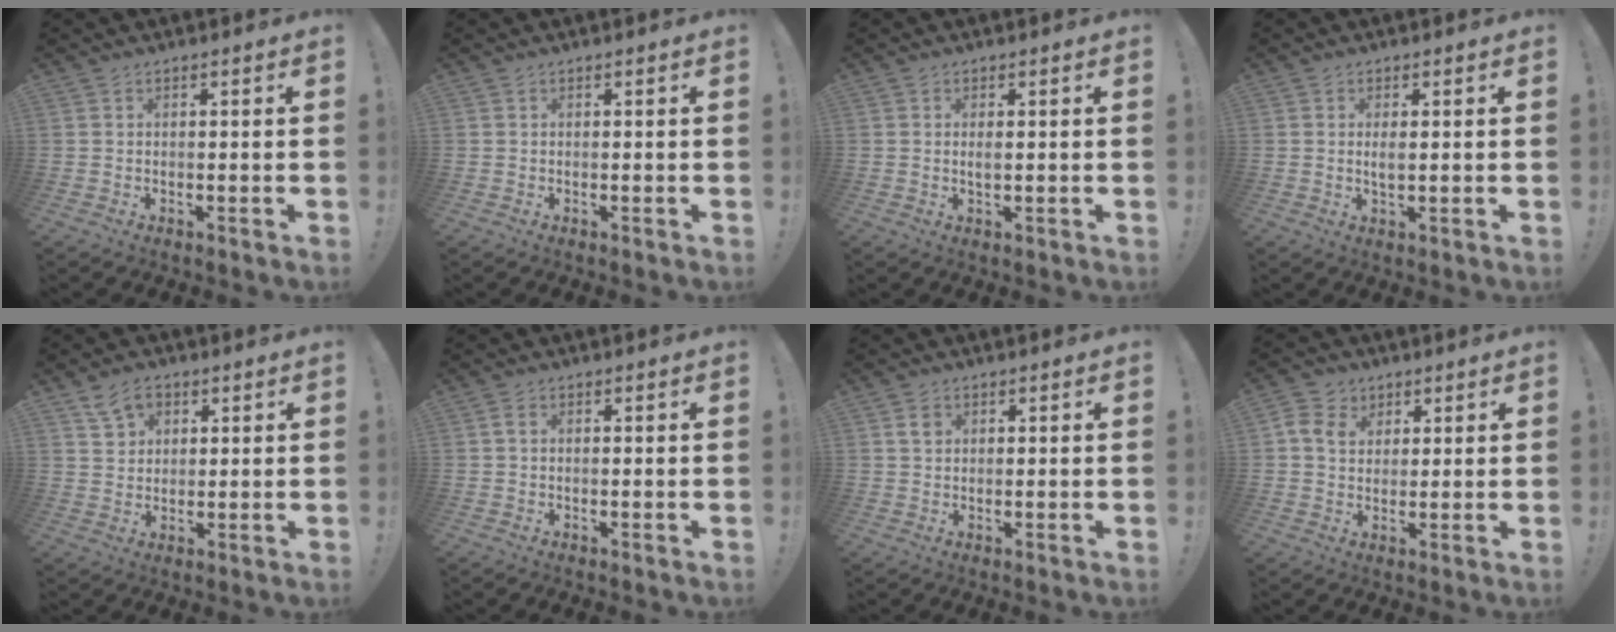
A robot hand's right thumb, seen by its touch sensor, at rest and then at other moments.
{"total": 0.0}
{"total": 1.4, "force": [0.0, 0.4, 1.3], "torque": [-0.020, -0.001, -0.002]}
{"total": 2.3, "force": [0.2, 0.8, 2.1], "torque": [-0.028, -0.005, -0.001]}
{"total": 6.2, "force": [3.7, 4.6, 1.9], "torque": [-0.027, -0.014, 0.070]}
{"total": 1.5, "force": [0.3, 0.8, 1.2], "torque": [-0.027, 0.004, 0.006]}
{"total": 2.2, "force": [0.9, 1.7, 0.9], "torque": [0.001, -0.005, 0.013]}
{"total": 7.4, "force": [2.9, 5.9, 3.5], "torque": [-0.063, 0.001, 0.059]}